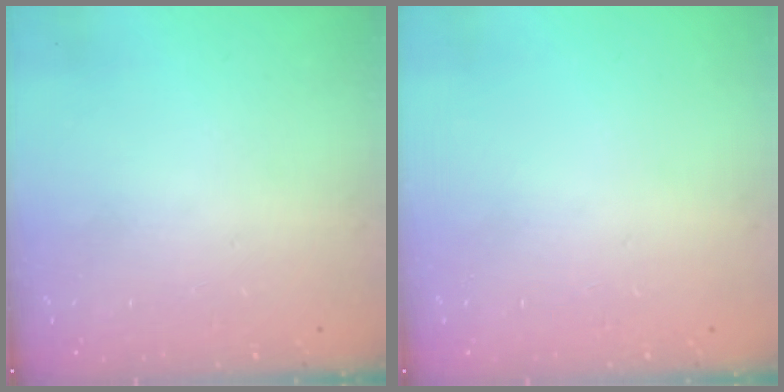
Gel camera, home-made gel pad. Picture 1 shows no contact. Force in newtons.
{"total": 0.0}